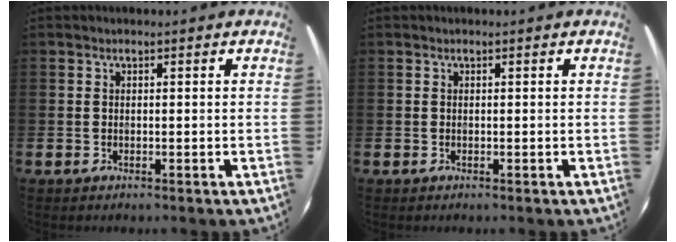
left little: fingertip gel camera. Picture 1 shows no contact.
{"total": 0.0}